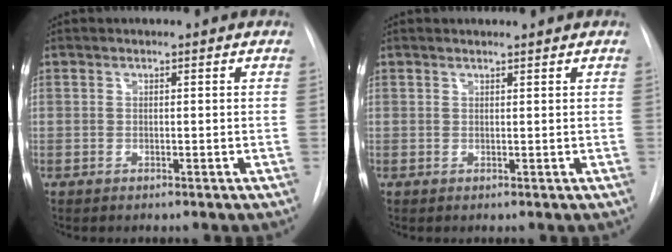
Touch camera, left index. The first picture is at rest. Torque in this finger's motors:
{"motor_torque": [-0.07, -0.01, 0.03, 0.01]}